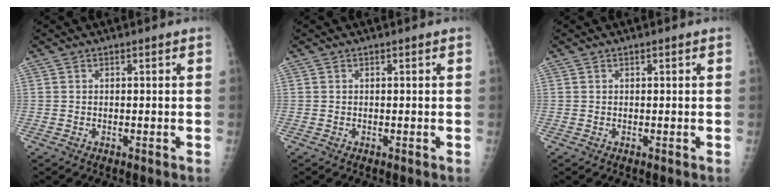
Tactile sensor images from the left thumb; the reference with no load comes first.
{"total": 0.0}
{"total": 0.0}